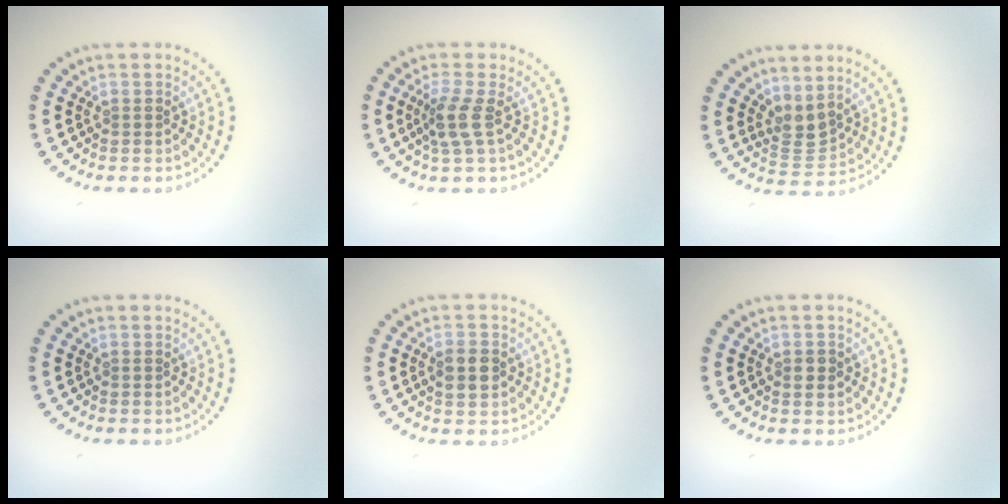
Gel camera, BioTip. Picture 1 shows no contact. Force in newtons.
{"total": 2.6, "press": 2.0, "slide": 1.6}
{"total": 2.3, "press": 1.9, "slide": 1.4}
{"total": 0.0}
{"total": 2.7, "press": 2.7, "slide": 0.0}
{"total": 1.4, "press": 1.4, "slide": 0.2}